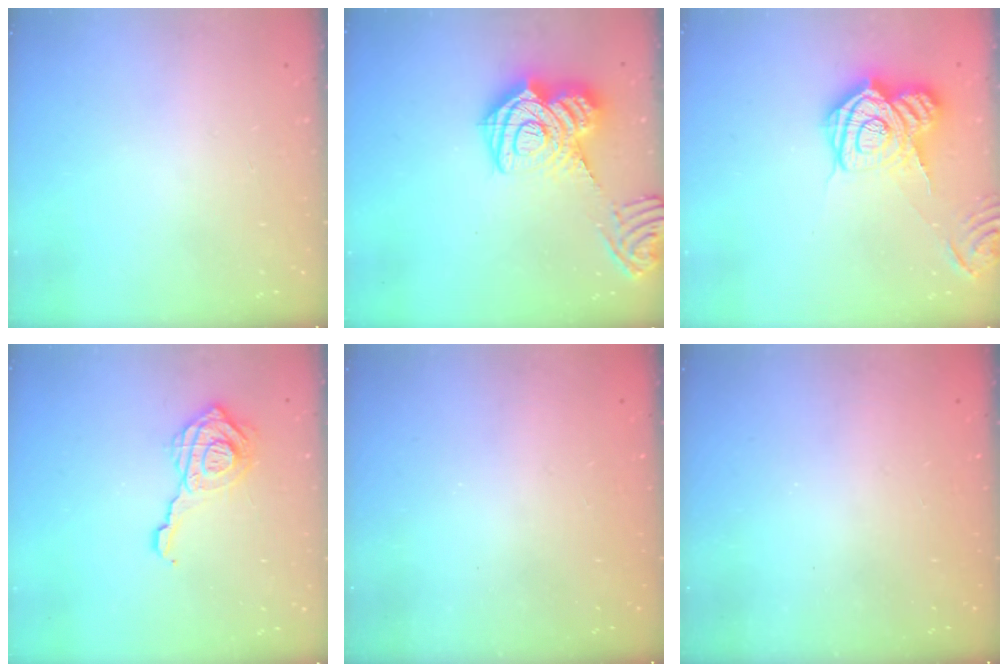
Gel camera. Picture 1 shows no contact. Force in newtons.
{"total": 20.4, "press": 20.3, "slide": 2.1}
{"total": 17.5, "press": 17.5, "slide": 1.3}
{"total": 13.8, "press": 13.8, "slide": 1.3}
{"total": 2.6, "press": 2.4, "slide": 0.8}
{"total": 2.6, "press": 2.4, "slide": 0.8}